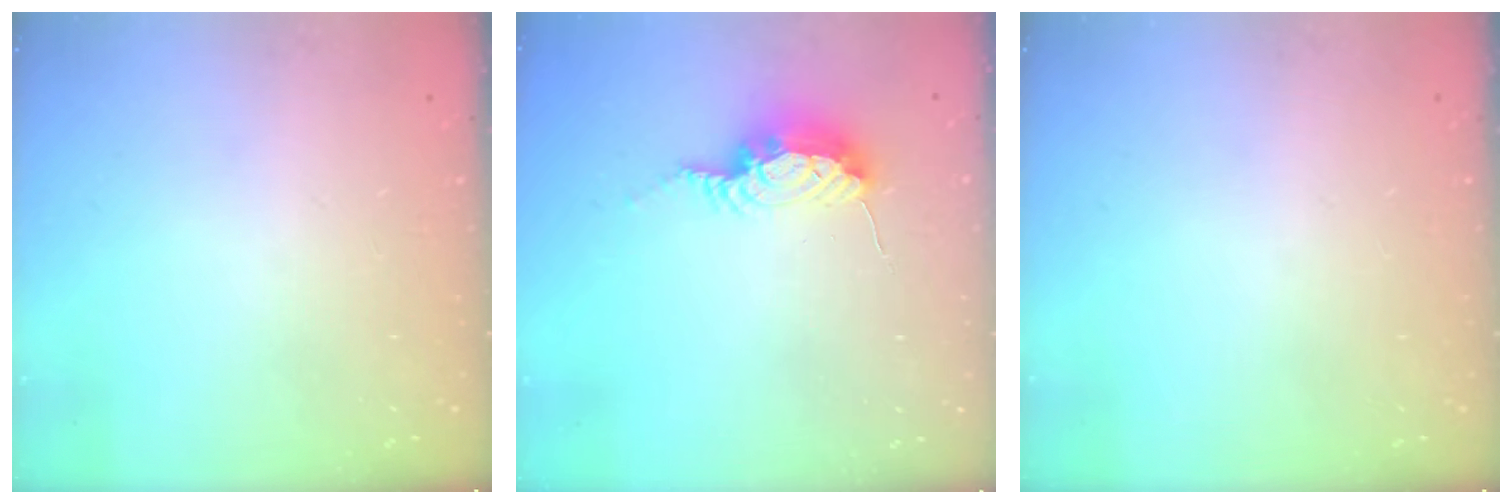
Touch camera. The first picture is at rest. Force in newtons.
{"total": 8.4, "press": 8.4, "slide": 0.9}
{"total": 0.0}